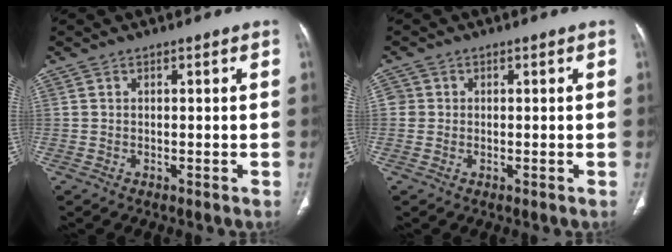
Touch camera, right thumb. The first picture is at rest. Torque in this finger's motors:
{"motor_torque": [0.17, 0.12, 0.36, 0.09, 0.00]}